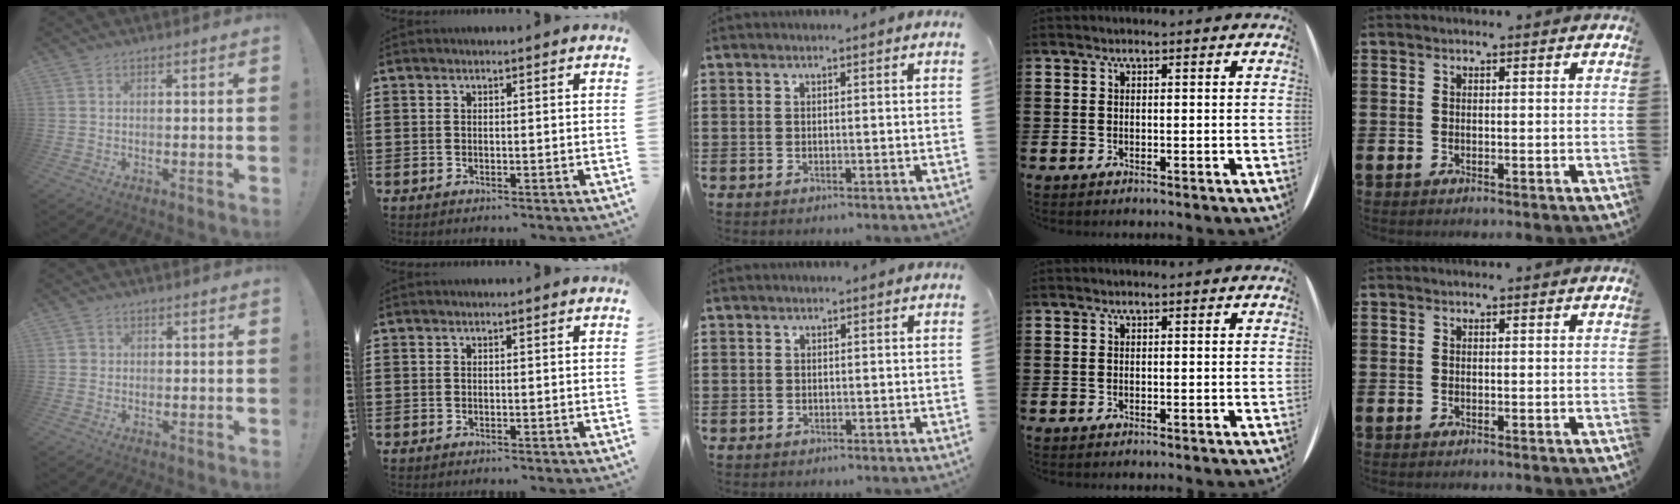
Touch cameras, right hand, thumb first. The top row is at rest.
{"thumb": {"total": 1.5, "force": [0.2, 1.4, 0.4], "torque": [-0.001, 0.002, 0.002]}, "middle": {"total": 0.6, "force": [-0.3, 0.6, 0.0], "torque": [-0.001, 0.005, -0.007]}}